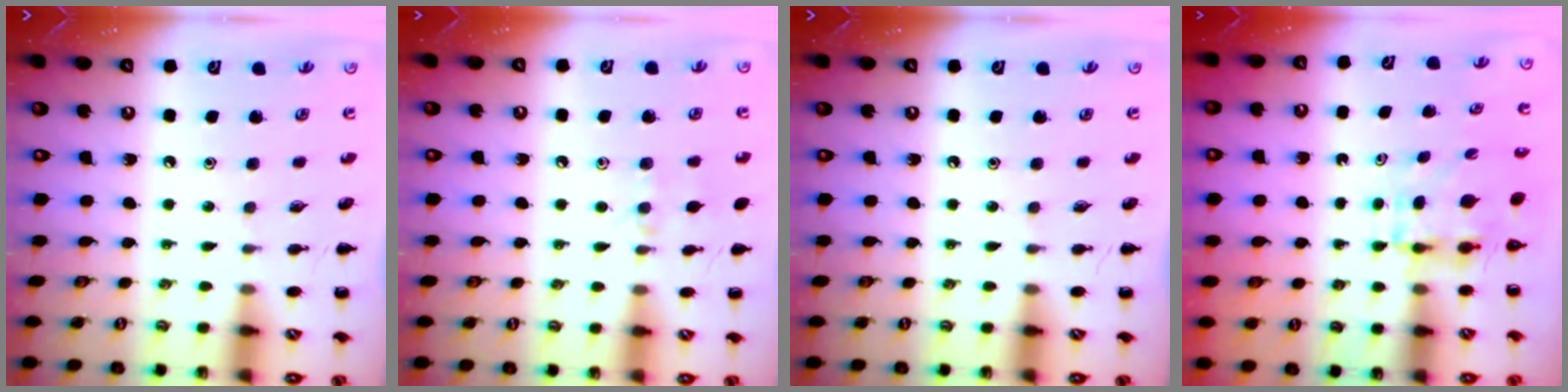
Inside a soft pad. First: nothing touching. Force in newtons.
{"total": 7.8, "press": 7.5, "slide": 2.2}
{"total": 0.0}
{"total": 4.0, "press": 4.0, "slide": 0.3}